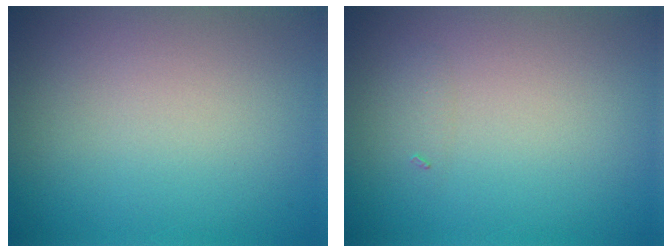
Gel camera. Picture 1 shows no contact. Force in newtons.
{"total": 0.6, "press": 0.6, "slide": 0.0}